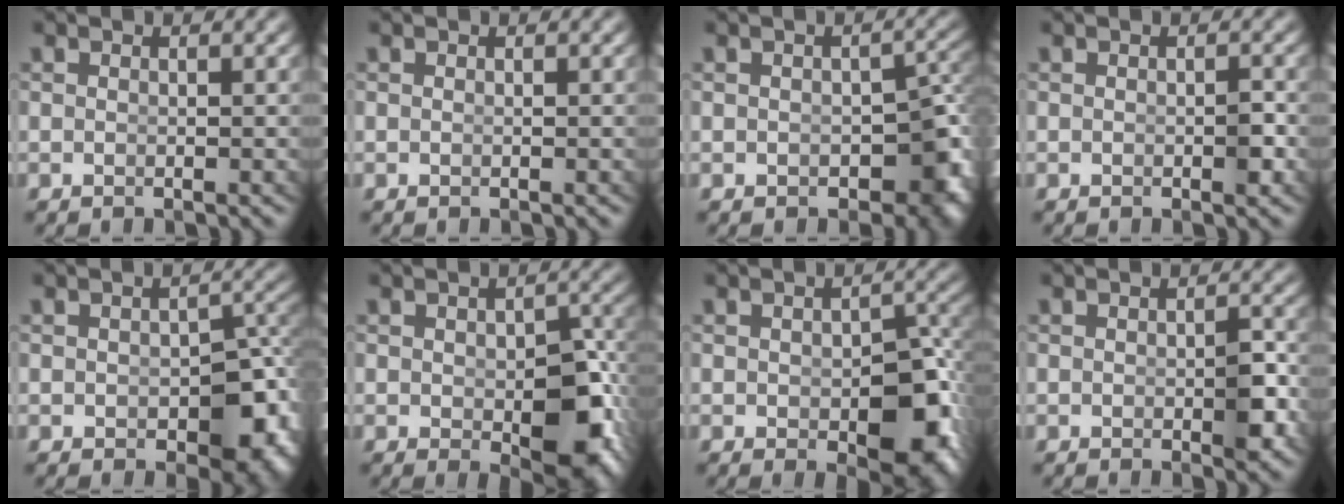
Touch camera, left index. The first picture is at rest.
{"total": 0.0}
{"total": 3.9, "force": [-1.5, 2.3, 2.8], "torque": [-0.025, -0.010, -0.013]}
{"total": 0.9, "force": [-0.3, 0.2, 0.9], "torque": [-0.013, -0.003, -0.004]}
{"total": 5.4, "force": [-1.8, 3.1, 4.0], "torque": [-0.034, -0.011, -0.015]}
{"total": 6.3, "force": [-1.7, 3.3, 5.0], "torque": [-0.064, -0.030, -0.009]}
{"total": 6.9, "force": [-2.0, 3.8, 5.3], "torque": [-0.060, -0.023, -0.016]}
{"total": 2.3, "force": [-0.5, 0.9, 2.0], "torque": [-0.029, -0.005, -0.006]}